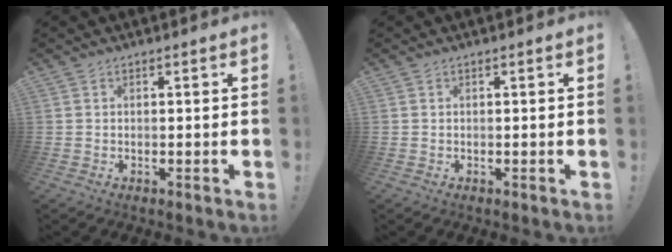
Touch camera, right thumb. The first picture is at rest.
{"total": 0.0}